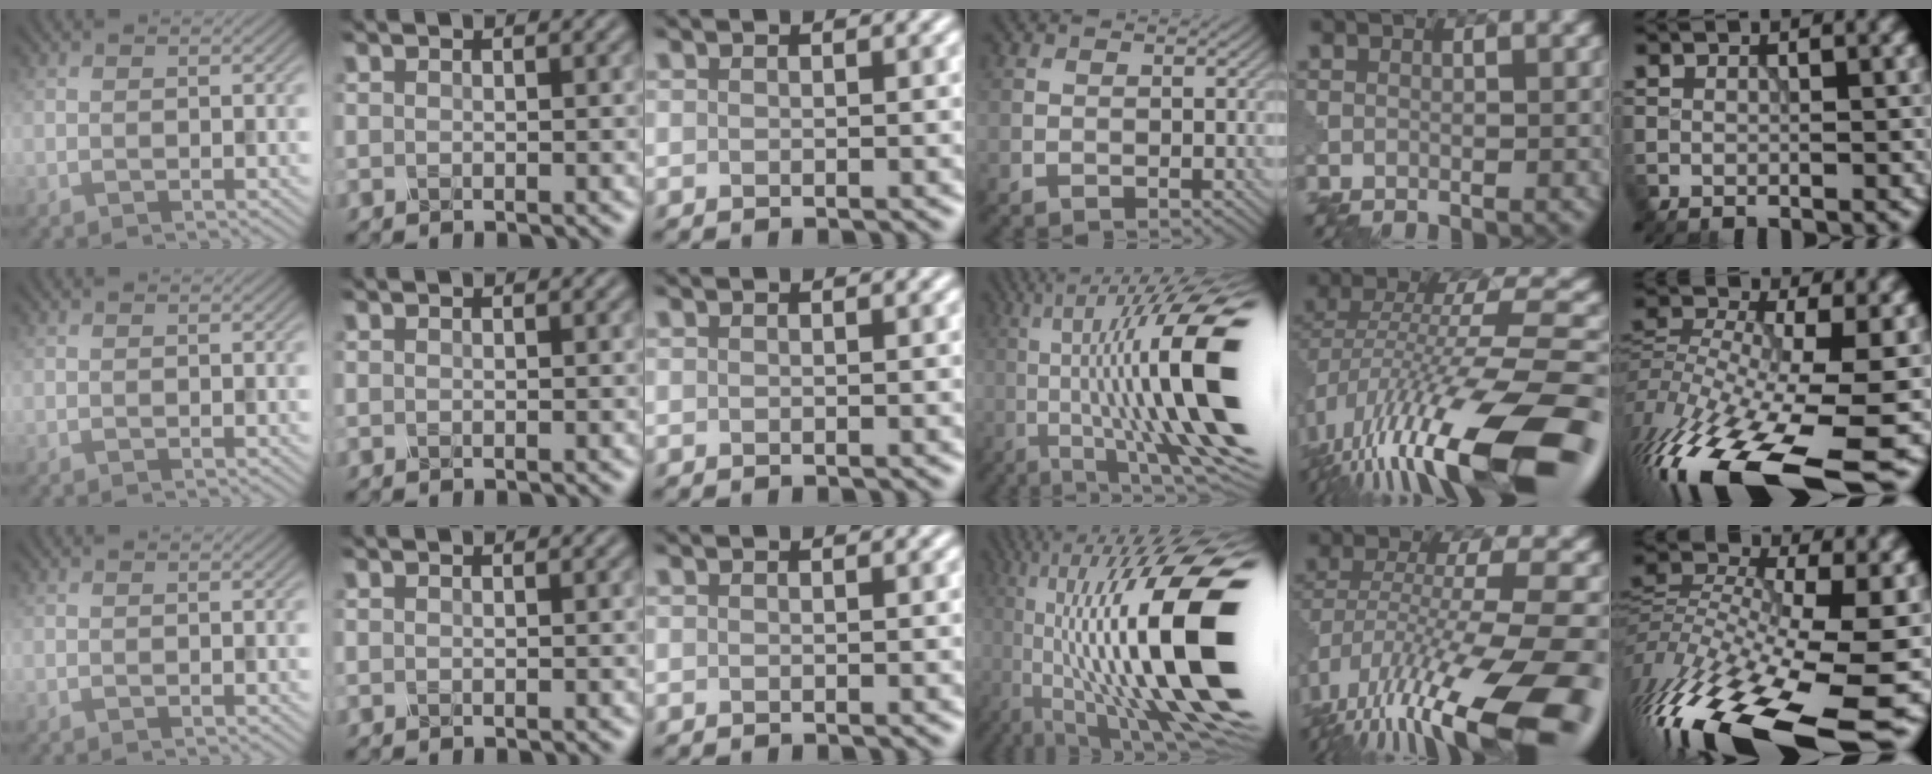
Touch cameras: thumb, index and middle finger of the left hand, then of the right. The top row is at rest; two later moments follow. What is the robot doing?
{"motion": "shake", "object": "plastic piggy bank"}